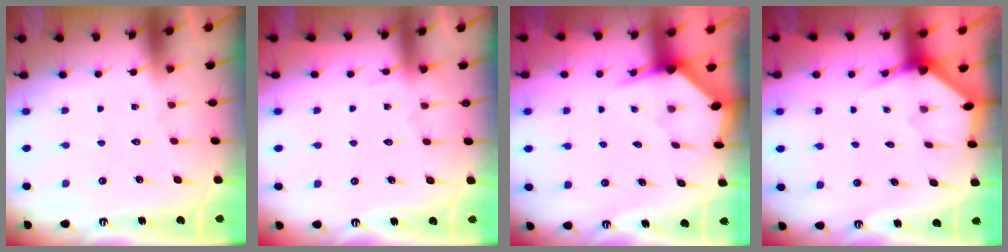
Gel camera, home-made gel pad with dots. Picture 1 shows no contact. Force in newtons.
{"total": 5.0, "press": 5.0, "slide": 0.5}
{"total": 2.8, "press": 2.8, "slide": 0.2}
{"total": 2.5, "press": 2.5, "slide": 0.1}